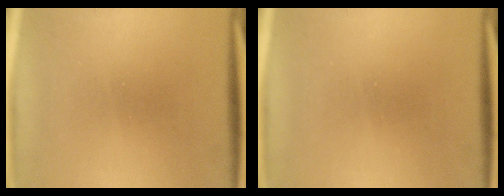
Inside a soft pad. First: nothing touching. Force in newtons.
{"total": 0.0}